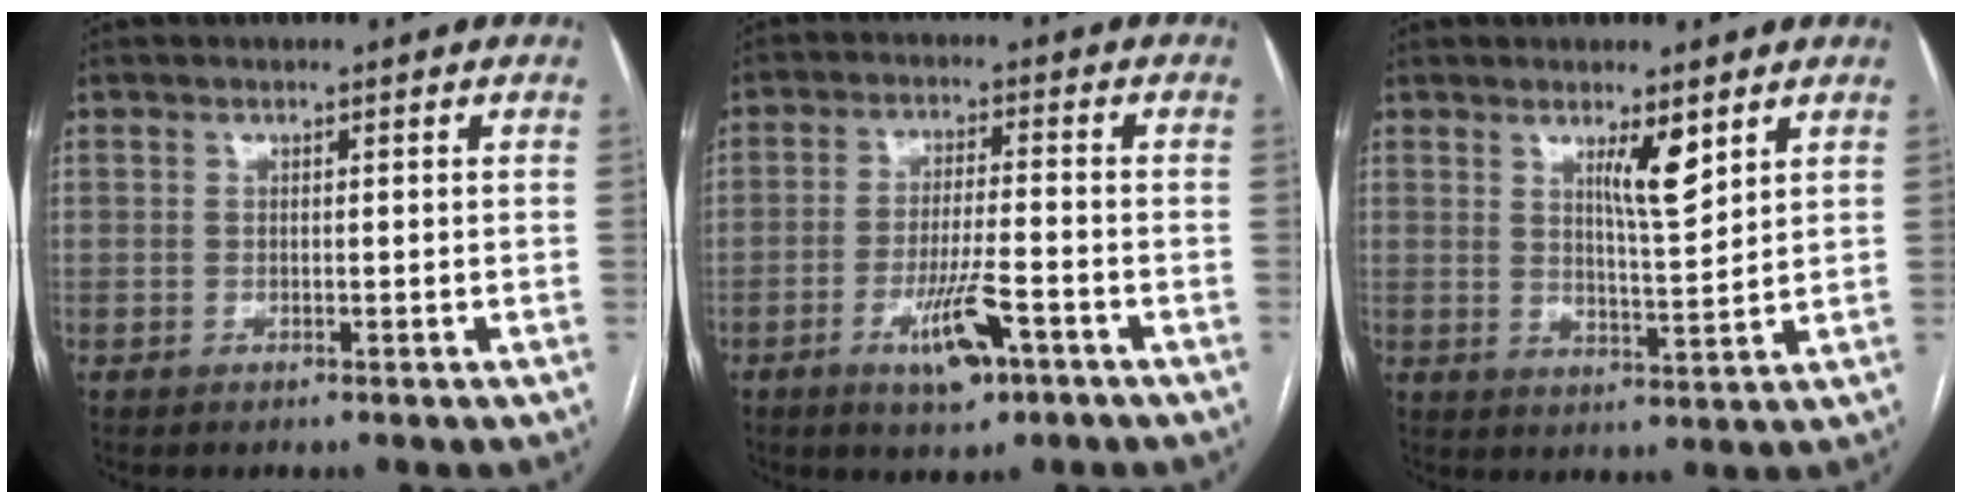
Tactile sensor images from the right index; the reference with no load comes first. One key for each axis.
{"total": 7.8, "fx": -3.9, "fy": 1.6, "fz": 6.6, "tx": -0.123, "ty": -0.008, "tz": -0.061}
{"total": 5.5, "fx": 3.2, "fy": 0.6, "fz": 4.4, "tx": -0.075, "ty": -0.008, "tz": 0.057}